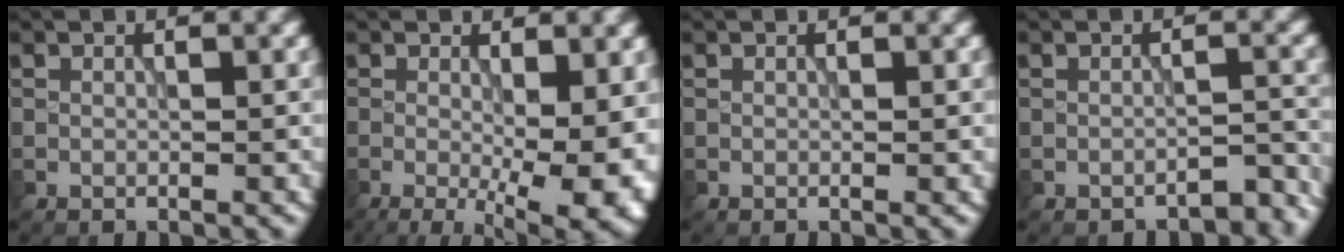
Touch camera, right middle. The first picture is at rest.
{"total": 9.4, "force": [-1.7, 3.8, 8.5], "torque": [-0.112, -0.019, -0.016]}
{"total": 0.0}
{"total": 2.3, "force": [-2.2, 0.4, 0.6], "torque": [-0.002, 0.005, -0.028]}